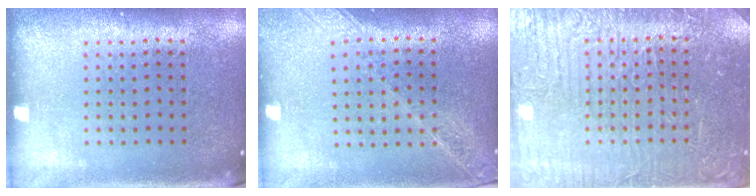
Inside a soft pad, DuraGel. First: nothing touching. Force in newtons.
{"total": 1.7, "press": 1.5, "slide": 0.8}
{"total": 4.7, "press": 4.6, "slide": 1.1}